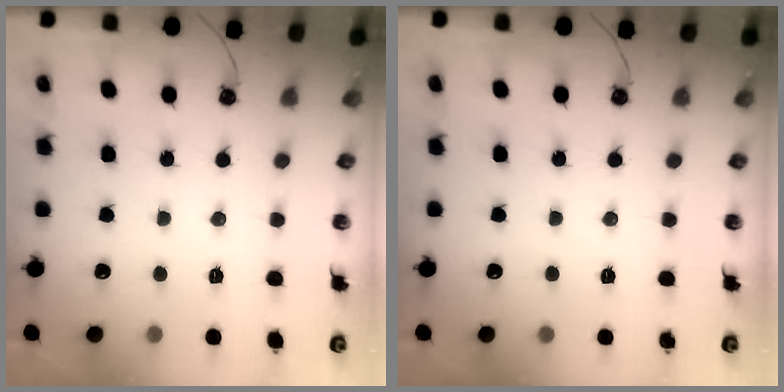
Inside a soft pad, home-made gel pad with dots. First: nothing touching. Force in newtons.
{"total": 0.0}